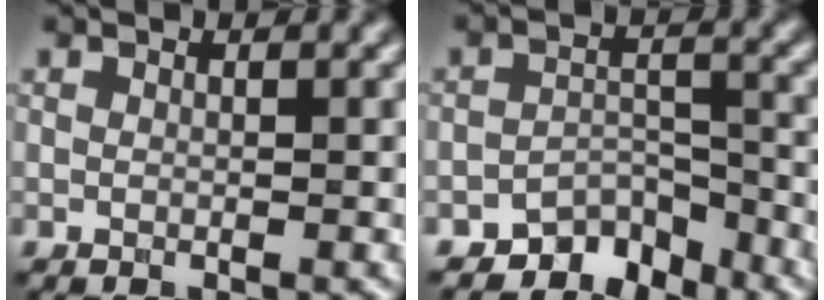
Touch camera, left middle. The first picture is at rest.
{"total": 4.3, "force": [-3.9, 1.7, 0.7], "torque": [0.004, 0.002, -0.065]}